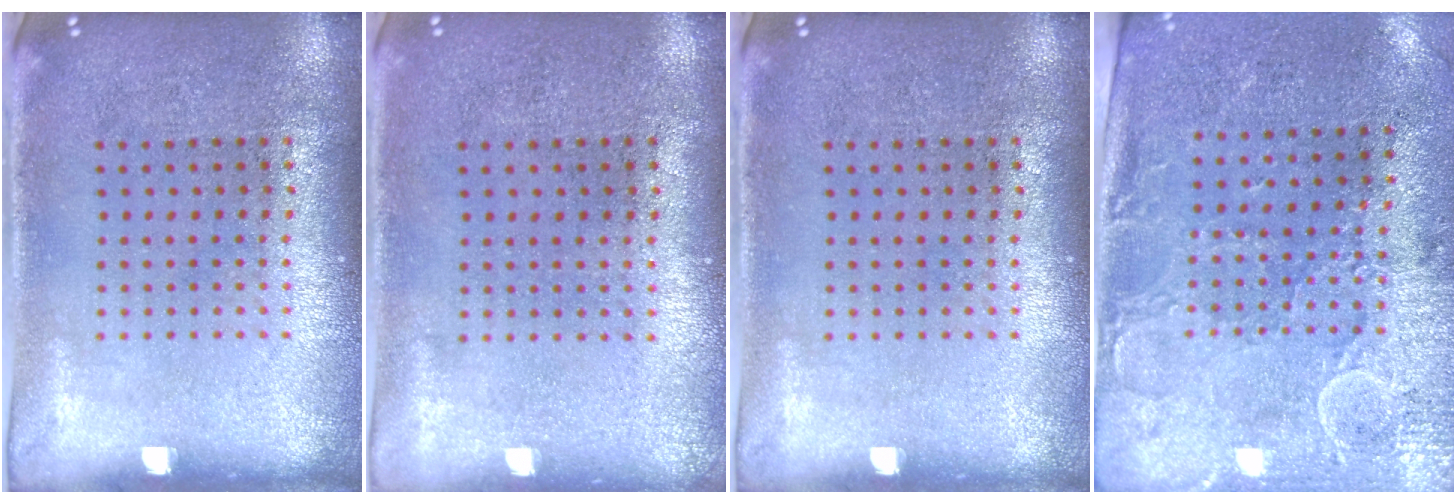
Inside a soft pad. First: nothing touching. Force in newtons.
{"total": 0.0}
{"total": 0.0}
{"total": 2.9, "press": 2.5, "slide": 1.5}